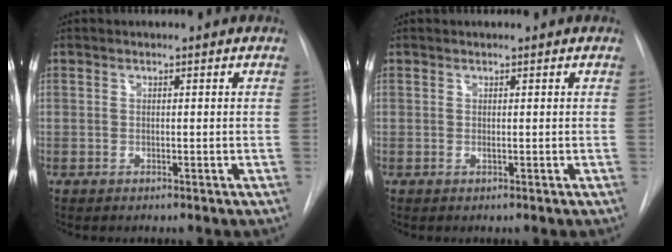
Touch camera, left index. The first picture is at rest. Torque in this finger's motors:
{"motor_torque": [0.21, -0.06, 0.02, 0.02]}